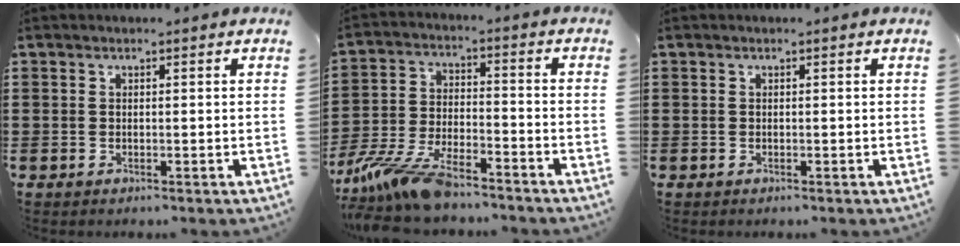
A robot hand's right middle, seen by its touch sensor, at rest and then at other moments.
{"total": 9.9, "force": [-8.5, 1.7, 4.7], "torque": [-0.107, 0.010, -0.169]}
{"total": 0.0}